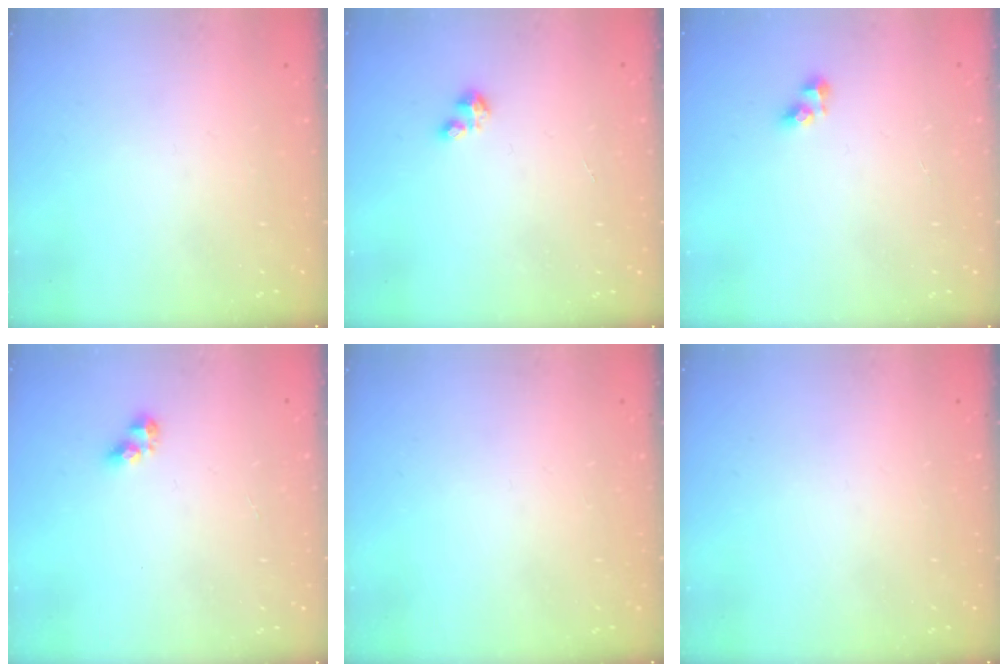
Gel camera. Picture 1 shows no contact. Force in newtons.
{"total": 1.7, "press": 1.6, "slide": 0.3}
{"total": 5.0, "press": 5.0, "slide": 0.3}
{"total": 5.0, "press": 5.0, "slide": 0.5}
{"total": 0.0}
{"total": 0.0}